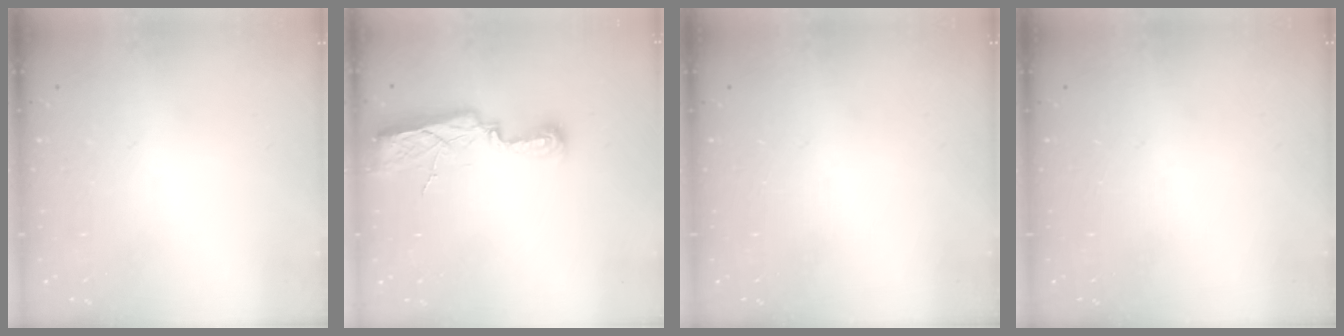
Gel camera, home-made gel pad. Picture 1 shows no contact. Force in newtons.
{"total": 7.8, "press": 7.7, "slide": 1.2}
{"total": 0.0}
{"total": 0.0}